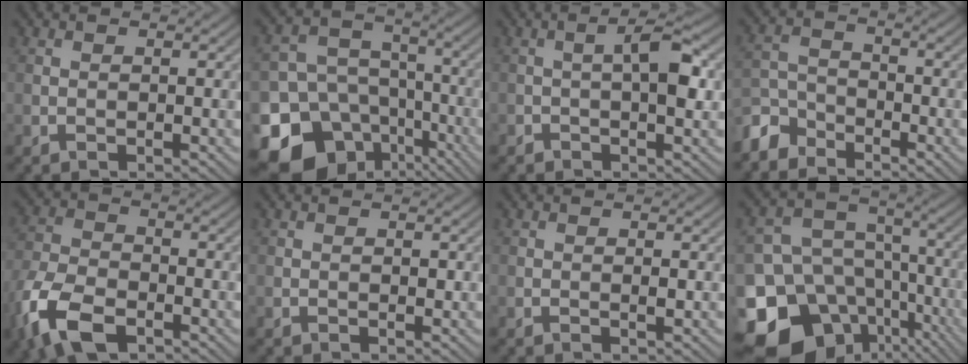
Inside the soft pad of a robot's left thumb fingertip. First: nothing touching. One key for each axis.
{"total": 17.9, "fx": -9.5, "fy": 14.1, "fz": 5.8, "tx": -0.151, "ty": -0.060, "tz": -0.147}
{"total": 3.8, "fx": -0.4, "fy": 1.0, "fz": 3.7, "tx": -0.062, "ty": 0.011, "tz": -0.014}
{"total": 5.0, "fx": -4.2, "fy": 2.4, "fz": 1.3, "tx": -0.033, "ty": -0.002, "tz": -0.100}
{"total": 11.0, "fx": -6.1, "fy": 5.7, "fz": 7.2, "tx": -0.178, "ty": -0.024, "tz": -0.127}
{"total": 0.5, "fx": -0.1, "fy": 0.3, "fz": 0.4, "tx": -0.005, "ty": -0.002, "tz": -0.001}
{"total": 0.6, "fx": 0.0, "fy": 0.1, "fz": 0.6, "tx": -0.011, "ty": -0.001, "tz": -0.002}
{"total": 19.7, "fx": -10.6, "fy": 14.9, "fz": 7.4, "tx": -0.181, "ty": -0.056, "tz": -0.153}